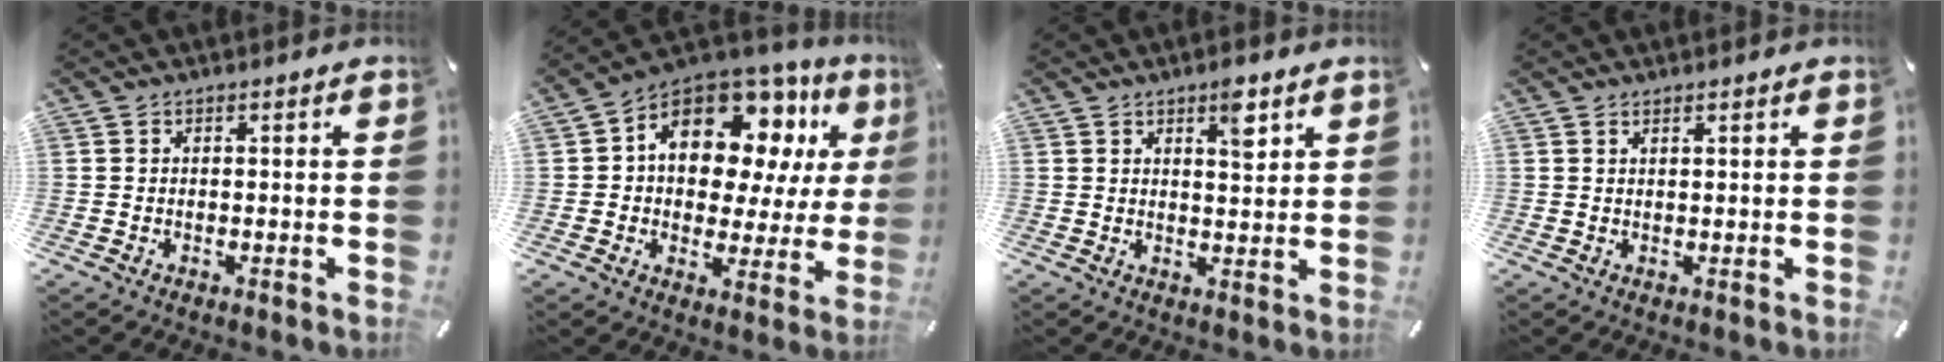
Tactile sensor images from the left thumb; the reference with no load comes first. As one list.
[{"total": 15.6, "force": [7.1, 10.2, 9.4], "torque": [-0.156, -0.047, 0.128]}, {"total": 5.6, "force": [3.3, 2.0, 4.1], "torque": [-0.047, -0.016, 0.049]}, {"total": 1.0, "force": [0.9, -0.1, 0.5], "torque": [-0.009, -0.002, 0.017]}]